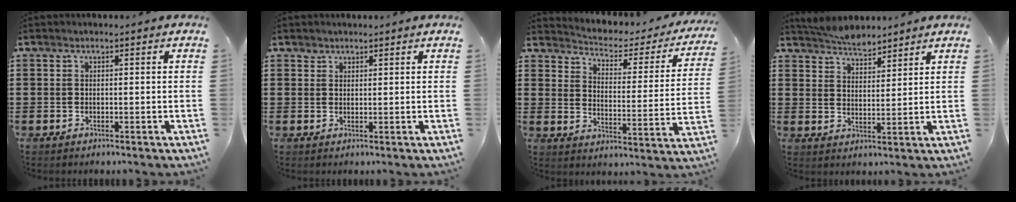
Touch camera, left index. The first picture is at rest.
{"total": 1.4, "force": [1.2, 0.7, 0.0], "torque": [-0.003, 0.002, 0.024]}
{"total": 2.8, "force": [2.6, 0.9, 0.6], "torque": [-0.033, -0.027, 0.035]}
{"total": 4.7, "force": [4.5, 1.0, 0.8], "torque": [-0.030, -0.012, 0.086]}